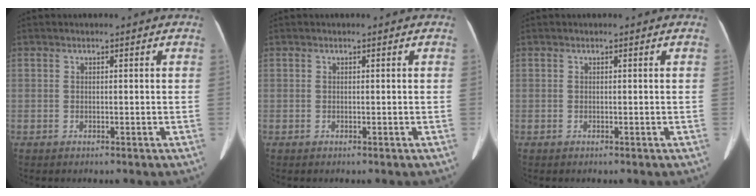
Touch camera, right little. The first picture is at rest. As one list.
[{"total": 0.0}, {"total": 0.0}]